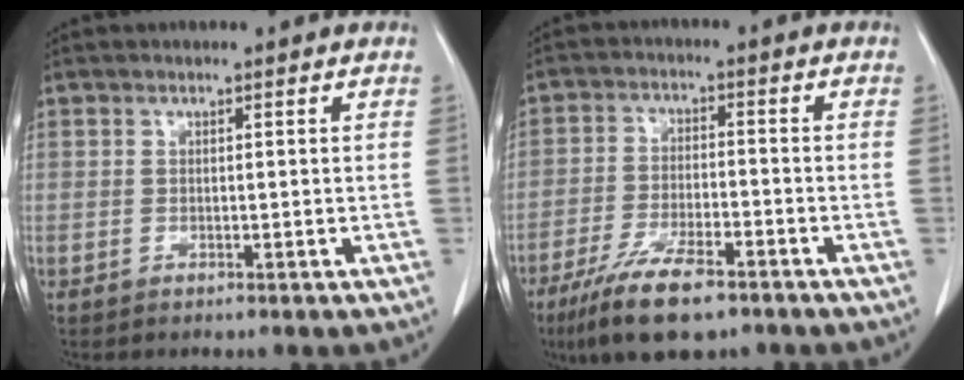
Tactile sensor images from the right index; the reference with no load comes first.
{"total": 10.8, "force": [-7.4, 2.6, 7.4], "torque": [-0.137, -0.020, -0.127]}